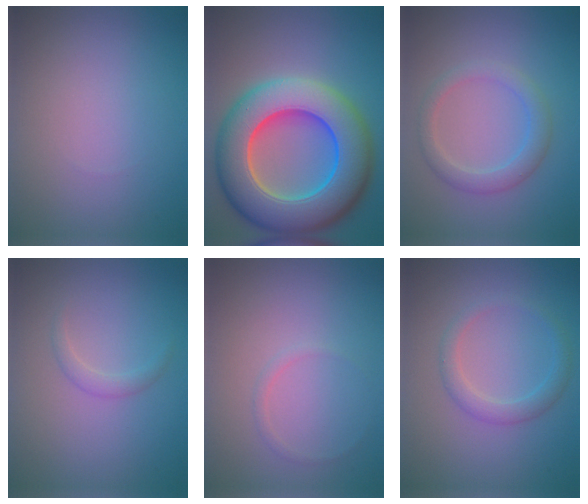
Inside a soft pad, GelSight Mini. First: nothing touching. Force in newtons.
{"total": 13.4, "press": 13.4, "slide": 0.4}
{"total": 2.7, "press": 2.7, "slide": 0.3}
{"total": 1.2, "press": 1.1, "slide": 0.1}
{"total": 0.5, "press": 0.5, "slide": 0.1}
{"total": 2.1, "press": 2.1, "slide": 0.0}